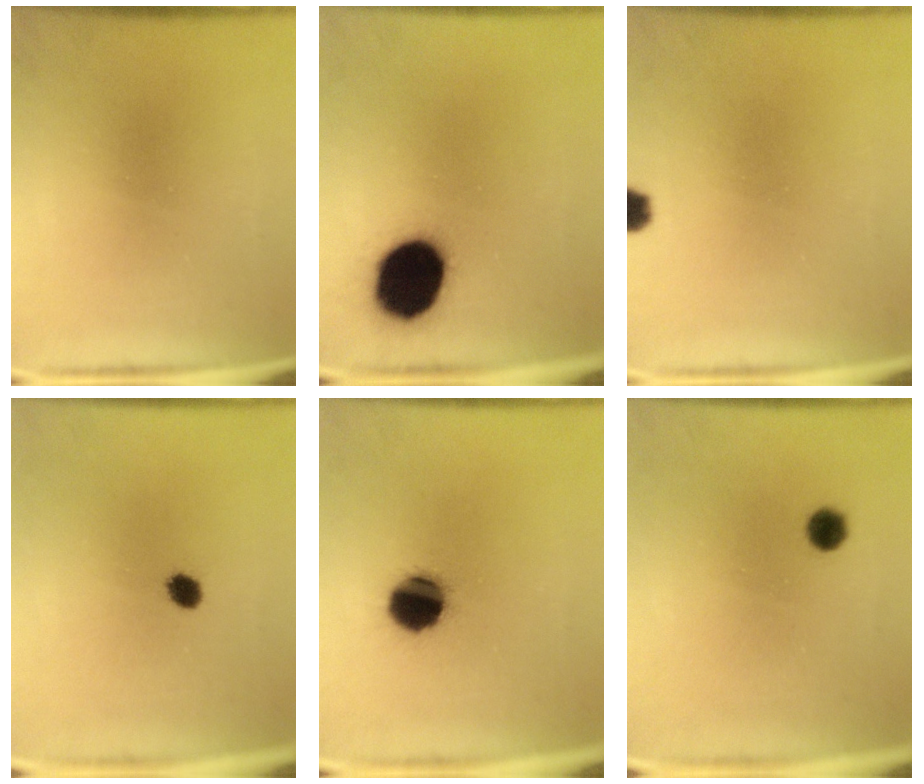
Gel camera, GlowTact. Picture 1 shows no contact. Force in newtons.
{"total": 16.3}
{"total": 3.4}
{"total": 2.8}
{"total": 10.8}
{"total": 2.5}